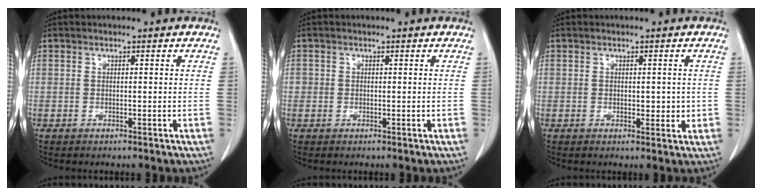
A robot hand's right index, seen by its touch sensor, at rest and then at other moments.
{"total": 1.0, "force": [-0.1, 0.9, 0.1], "torque": [0.009, 0.005, -0.004]}
{"total": 2.2, "force": [0.1, 1.4, 1.7], "torque": [-0.017, -0.002, 0.005]}